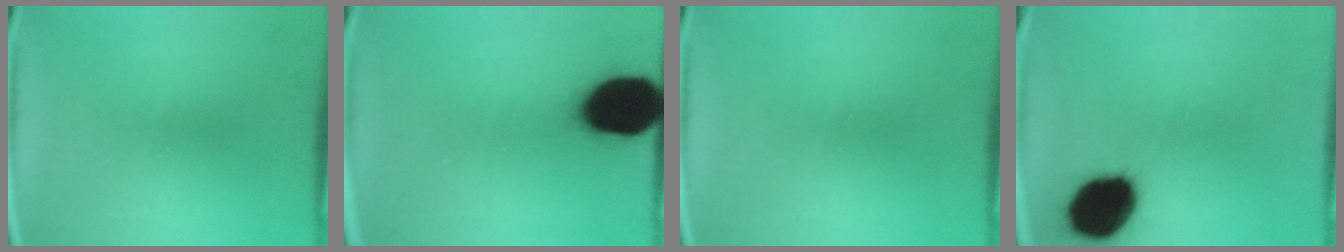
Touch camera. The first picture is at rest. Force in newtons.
{"total": 20.1}
{"total": 0.0}
{"total": 18.1}